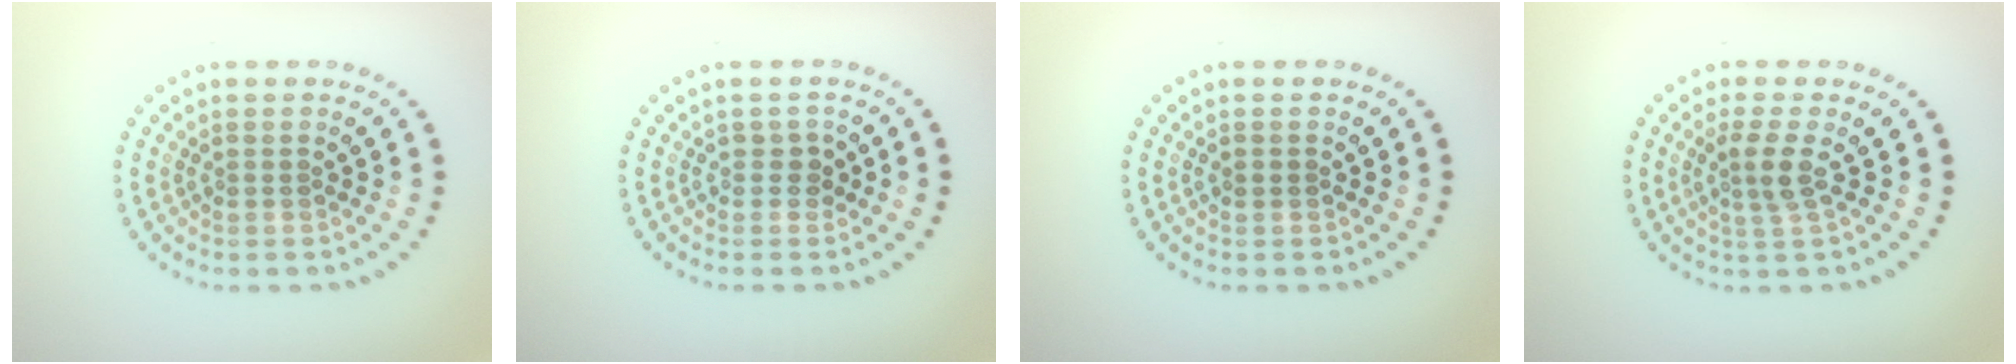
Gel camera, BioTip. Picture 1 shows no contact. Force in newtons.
{"total": 1.1, "press": 0.9, "slide": 0.6}
{"total": 0.6, "press": 0.6, "slide": 0.1}
{"total": 2.2, "press": 1.7, "slide": 1.3}